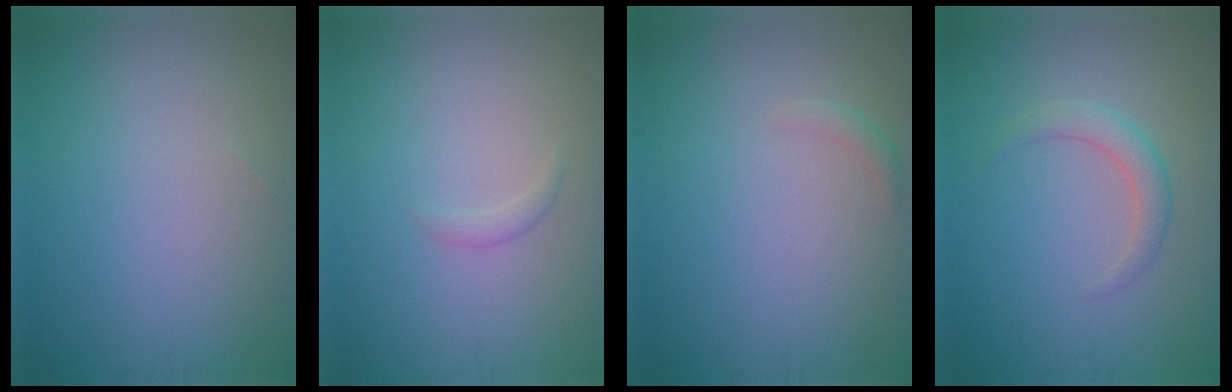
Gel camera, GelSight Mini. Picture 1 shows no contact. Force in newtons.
{"total": 0.7, "press": 0.7, "slide": 0.0}
{"total": 0.8, "press": 0.8, "slide": 0.0}
{"total": 2.0, "press": 2.0, "slide": 0.2}